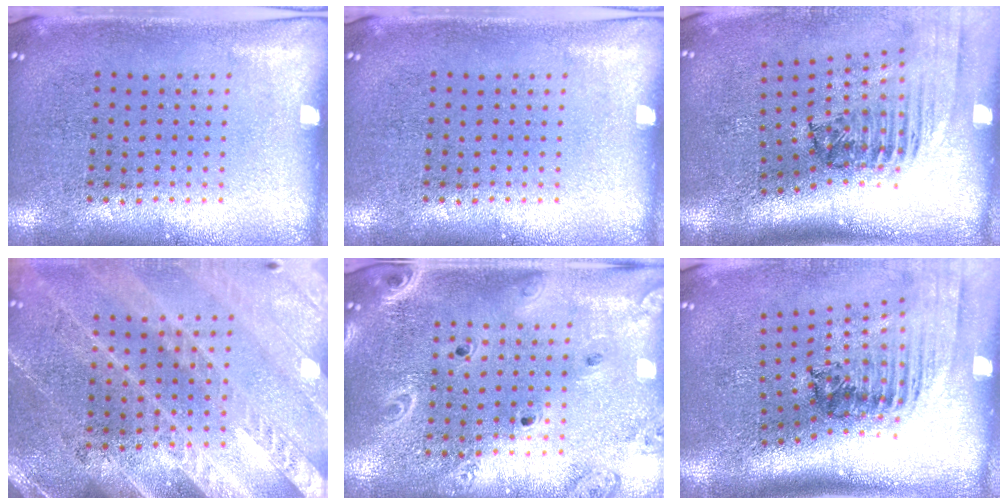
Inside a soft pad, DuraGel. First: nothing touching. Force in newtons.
{"total": 0.0}
{"total": 2.5, "press": 1.7, "slide": 1.8}
{"total": 2.9, "press": 2.6, "slide": 1.1}
{"total": 2.0, "press": 1.8, "slide": 0.9}
{"total": 2.4, "press": 1.7, "slide": 1.7}